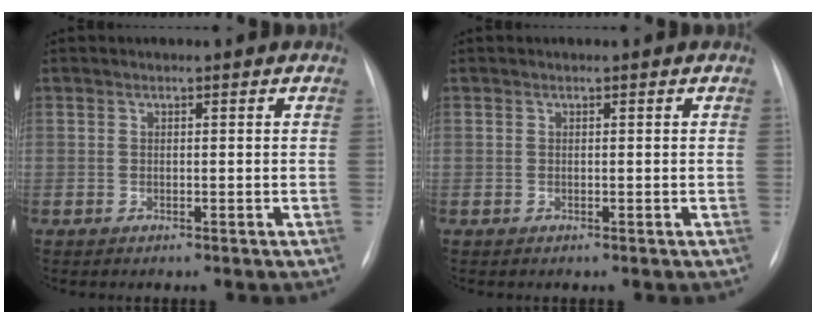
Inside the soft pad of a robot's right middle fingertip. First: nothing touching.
{"total": 0.0}